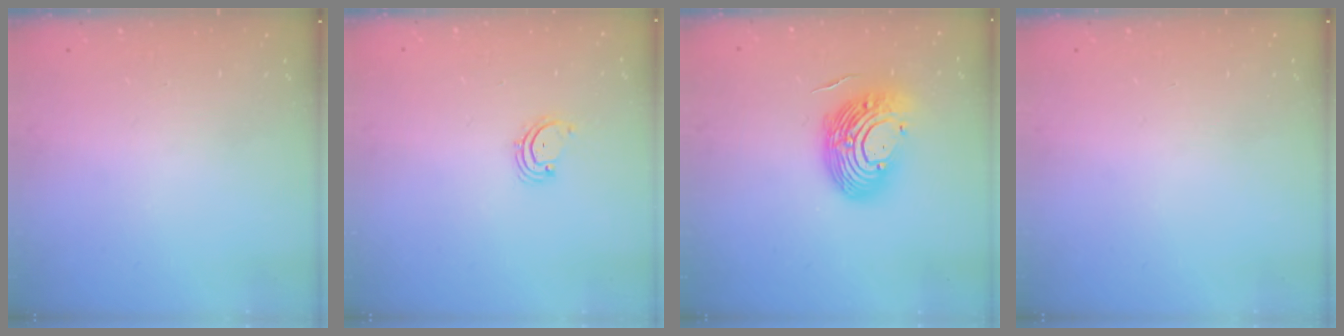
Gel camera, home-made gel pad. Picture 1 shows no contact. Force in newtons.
{"total": 2.1, "press": 2.1, "slide": 0.3}
{"total": 14.4, "press": 14.2, "slide": 2.4}
{"total": 0.0}